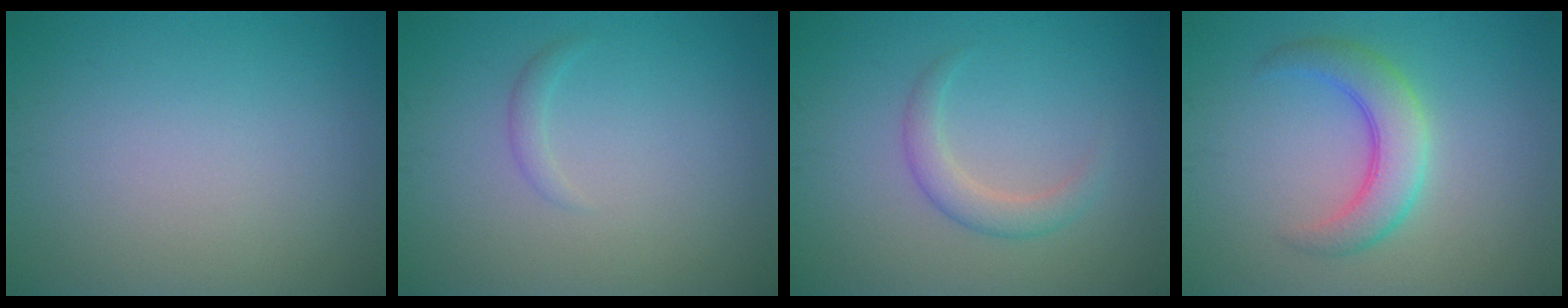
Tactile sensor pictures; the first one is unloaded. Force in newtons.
{"total": 0.9, "press": 0.9, "slide": 0.0}
{"total": 2.3, "press": 2.3, "slide": 0.2}
{"total": 4.3, "press": 4.3, "slide": 0.1}